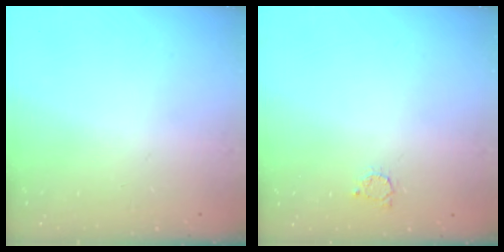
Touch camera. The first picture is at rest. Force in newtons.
{"total": 2.4, "press": 2.4, "slide": 0.3}